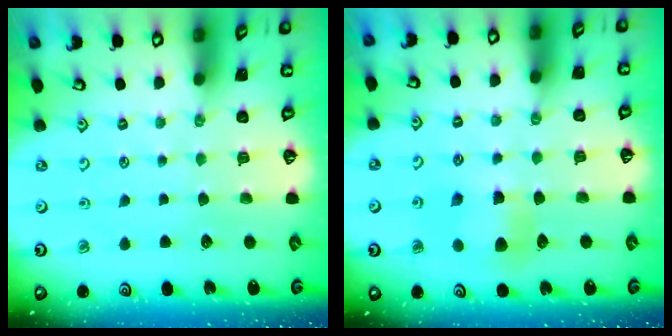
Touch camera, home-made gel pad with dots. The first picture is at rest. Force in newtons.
{"total": 5.3, "press": 5.3, "slide": 0.2}